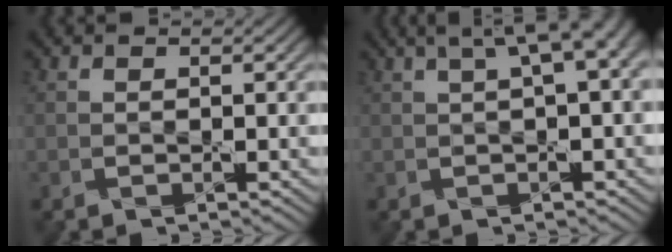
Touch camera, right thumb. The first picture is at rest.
{"total": 6.2, "force": [2.2, 1.7, 5.5], "torque": [-0.073, 0.027, 0.035]}